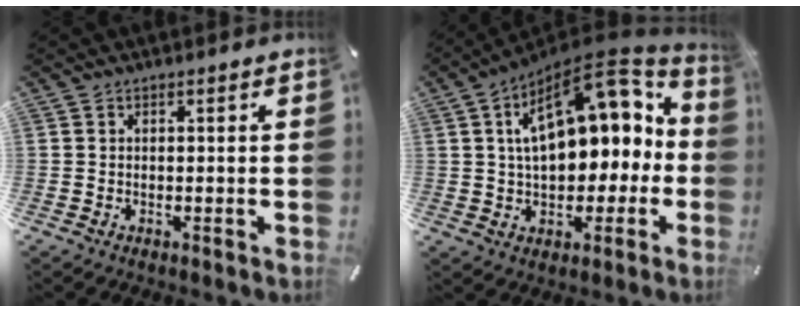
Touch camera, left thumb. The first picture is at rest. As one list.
[{"total": 18.9, "force": [6.3, 11.2, 13.8], "torque": [-0.196, -0.034, 0.109]}]